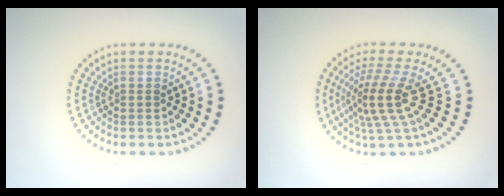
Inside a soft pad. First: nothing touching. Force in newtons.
{"total": 4.0, "press": 2.8, "slide": 2.9}